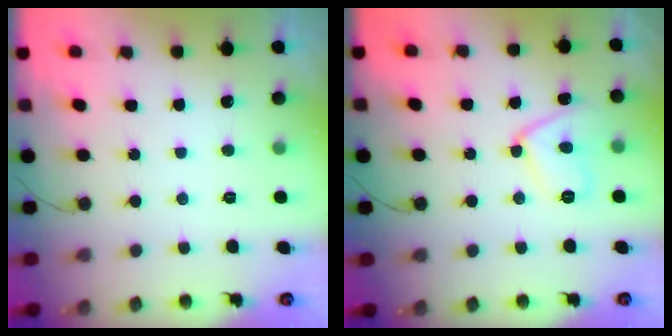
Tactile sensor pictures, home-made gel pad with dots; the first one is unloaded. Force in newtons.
{"total": 8.8, "press": 8.7, "slide": 0.8}